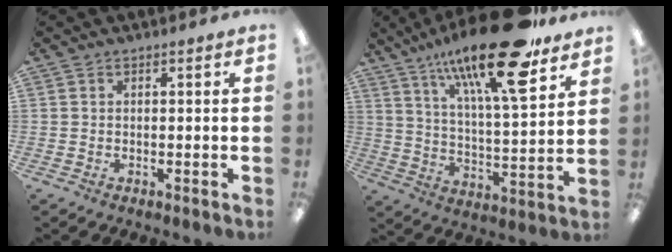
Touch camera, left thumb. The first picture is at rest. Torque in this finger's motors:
{"motor_torque": [0.77, 0.19, 1.68, -1.09, 0.34]}